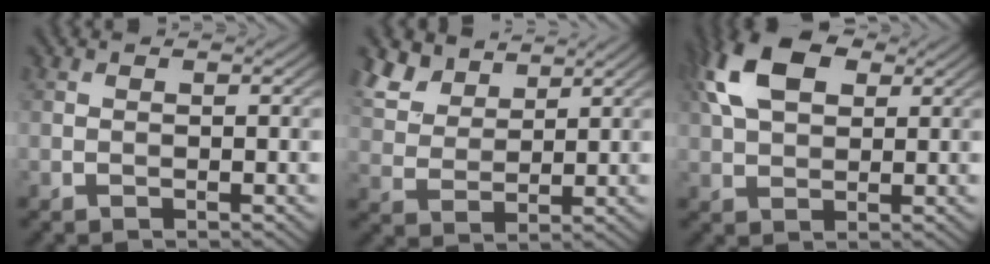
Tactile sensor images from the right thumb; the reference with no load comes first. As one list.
[{"total": 7.1, "force": [5.1, 3.7, 3.2], "torque": [-0.088, 0.011, 0.103]}, {"total": 10.1, "force": [3.7, 5.9, 7.2], "torque": [-0.178, 0.027, 0.069]}]